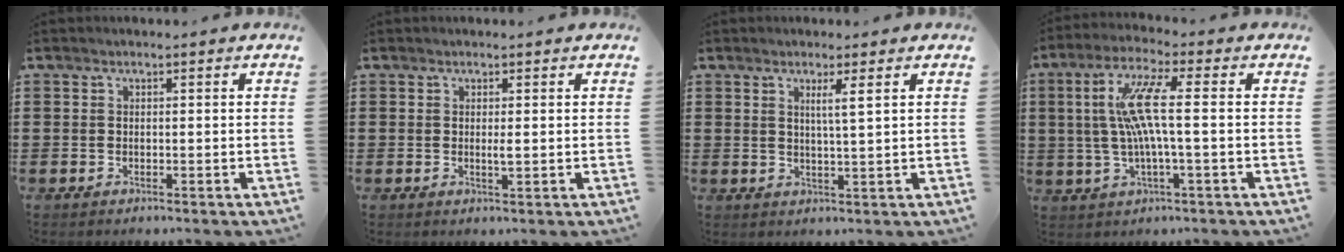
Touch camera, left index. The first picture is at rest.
{"total": 1.1, "force": [0.1, 0.2, 1.1], "torque": [-0.016, -0.005, 0.000]}
{"total": 2.7, "force": [1.4, -0.5, 2.3], "torque": [-0.047, -0.007, 0.023]}
{"total": 9.5, "force": [0.8, 1.1, 9.4], "torque": [-0.204, -0.005, -0.002]}